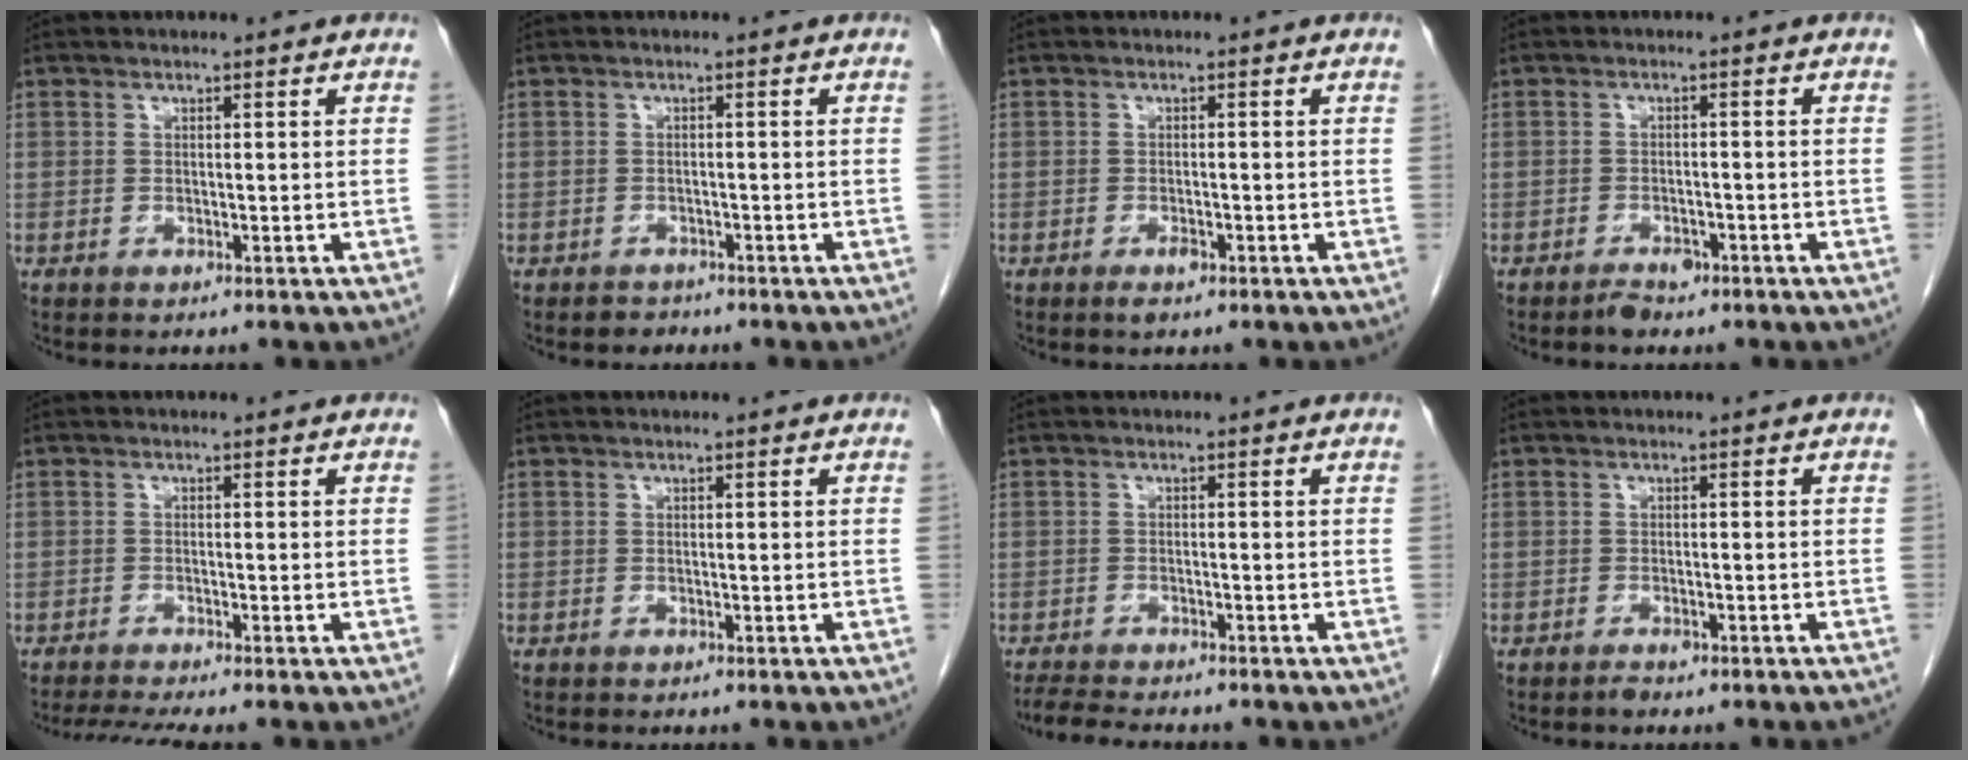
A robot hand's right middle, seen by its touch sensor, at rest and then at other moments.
{"total": 1.4, "force": [-1.1, 0.9, -0.1], "torque": [-0.004, 0.003, -0.019]}
{"total": 1.7, "force": [-1.0, 0.6, 1.1], "torque": [-0.018, 0.000, -0.013]}
{"total": 2.5, "force": [-1.9, 1.3, 1.1], "torque": [-0.019, 0.002, -0.022]}
{"total": 4.7, "force": [-4.0, -0.5, 2.4], "torque": [-0.037, -0.012, -0.068]}
{"total": 0.0}
{"total": 5.6, "force": [-5.1, 0.5, 2.2], "torque": [-0.037, -0.016, -0.082]}
{"total": 1.6, "force": [-1.4, 0.4, 0.7], "torque": [-0.010, 0.000, -0.018]}